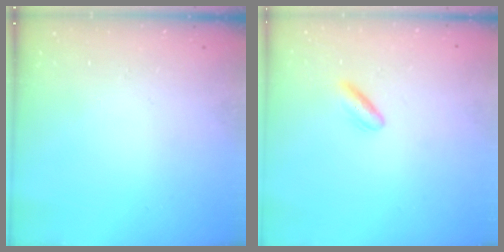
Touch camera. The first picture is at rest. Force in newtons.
{"total": 3.0, "press": 2.7, "slide": 1.2}